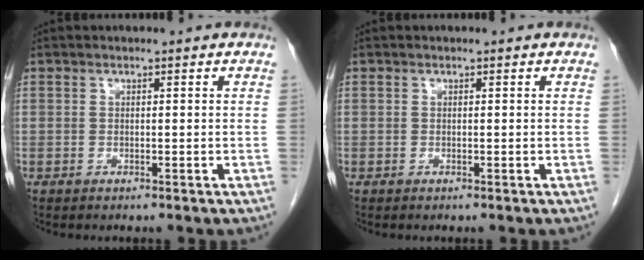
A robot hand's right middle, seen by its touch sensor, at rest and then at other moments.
{"total": 0.0}